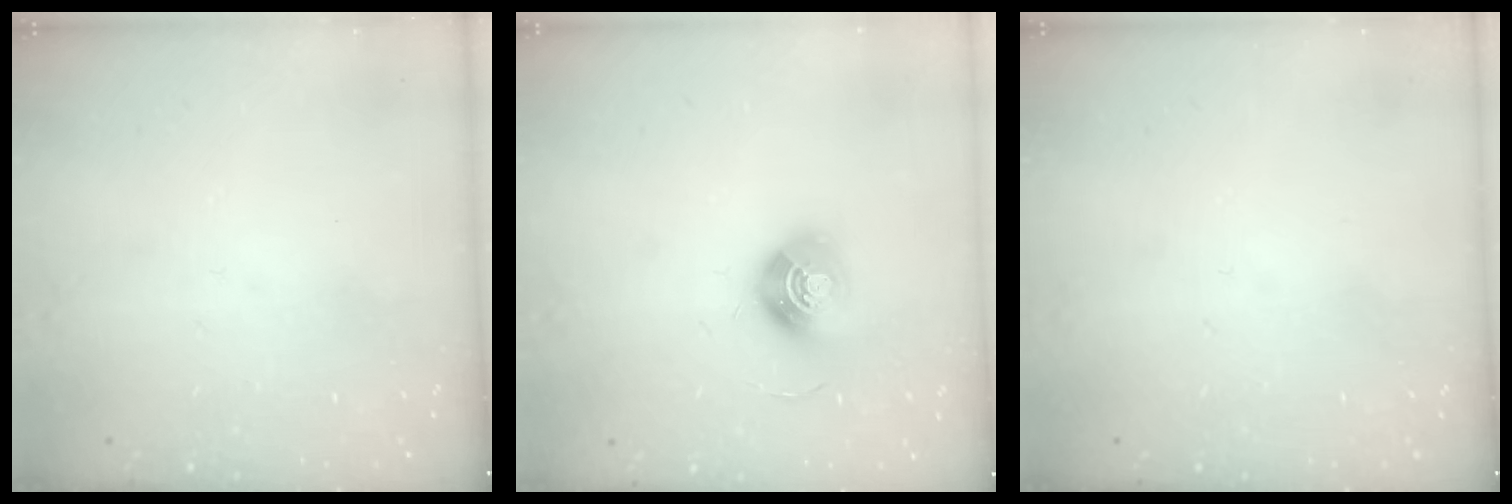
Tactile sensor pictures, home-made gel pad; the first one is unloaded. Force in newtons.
{"total": 10.0, "press": 10.0, "slide": 0.4}
{"total": 0.0}